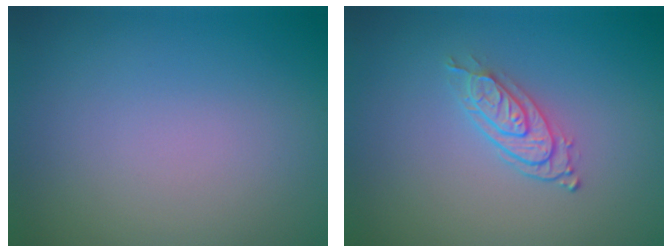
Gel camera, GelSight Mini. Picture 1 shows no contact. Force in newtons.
{"total": 2.7, "press": 2.1, "slide": 1.7}